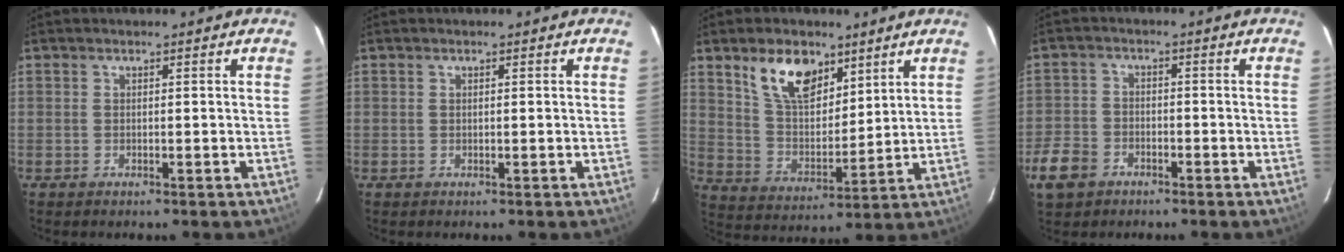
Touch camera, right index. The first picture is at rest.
{"total": 0.0}
{"total": 12.2, "force": [7.4, 6.5, 7.2], "torque": [-0.127, 0.011, 0.144]}
{"total": 7.4, "force": [-4.1, 5.5, 2.9], "torque": [-0.078, 0.013, -0.077]}